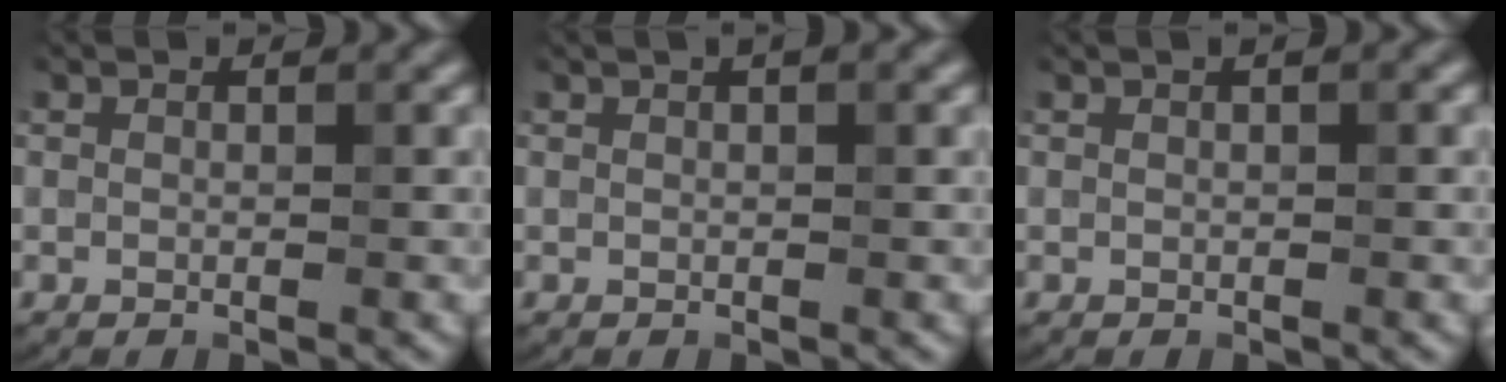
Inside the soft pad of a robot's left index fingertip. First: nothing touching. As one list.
[{"total": 1.8, "force": [1.1, 0.5, 1.4], "torque": [-0.021, 0.002, 0.011]}, {"total": 1.3, "force": [0.5, 0.4, 1.1], "torque": [-0.015, 0.006, 0.002]}]